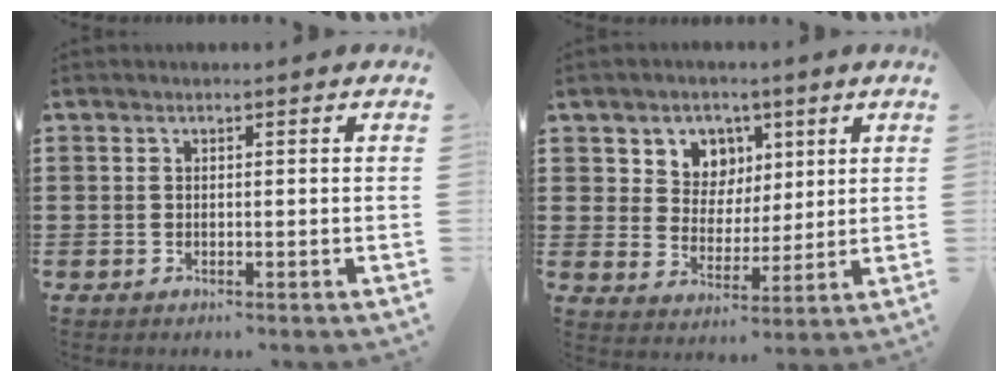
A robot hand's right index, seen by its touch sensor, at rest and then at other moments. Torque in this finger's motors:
{"motor_torque": [0.33, 0.27, 0.13, 0.06]}